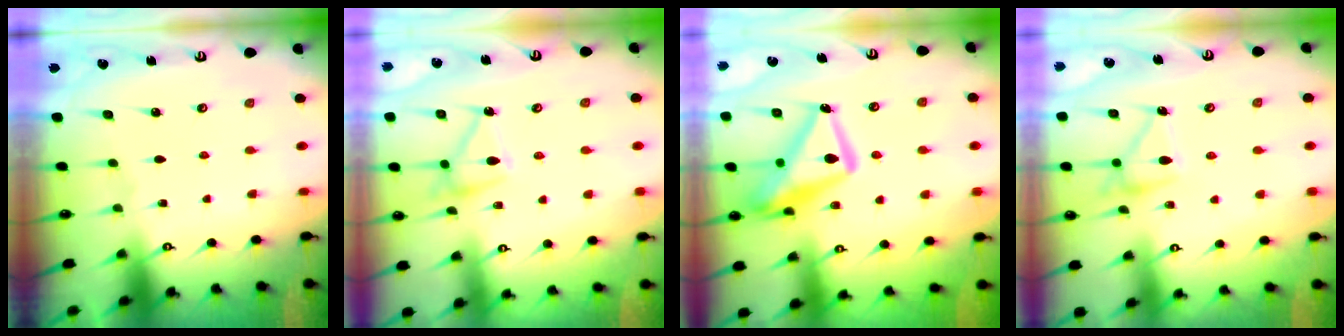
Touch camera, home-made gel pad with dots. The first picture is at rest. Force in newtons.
{"total": 13.2, "press": 13.2, "slide": 0.2}
{"total": 18.5, "press": 18.4, "slide": 1.7}
{"total": 15.6, "press": 15.5, "slide": 1.0}